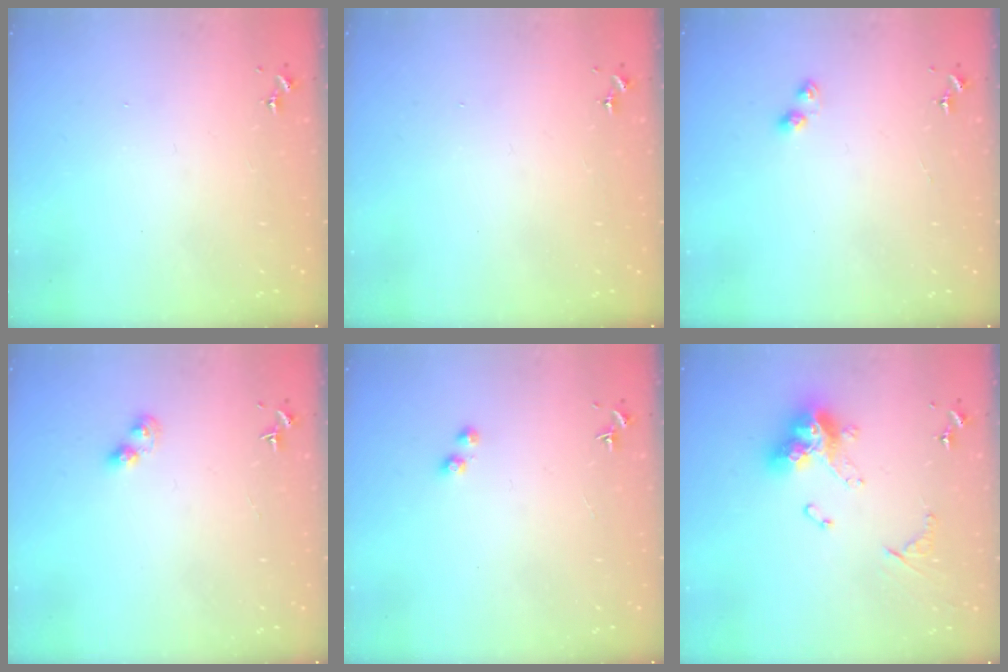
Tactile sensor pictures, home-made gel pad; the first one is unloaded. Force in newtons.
{"total": 0.0}
{"total": 3.1, "press": 3.1, "slide": 0.4}
{"total": 3.4, "press": 3.3, "slide": 0.6}
{"total": 2.7, "press": 2.6, "slide": 0.9}
{"total": 15.3, "press": 15.2, "slide": 1.7}